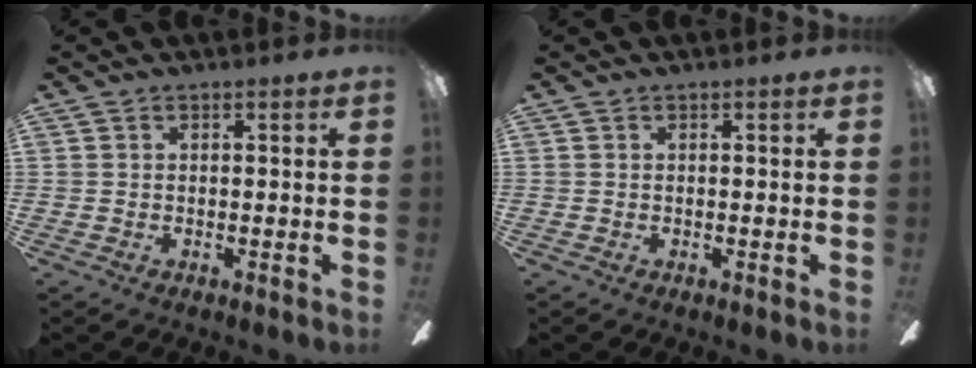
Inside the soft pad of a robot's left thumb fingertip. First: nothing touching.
{"total": 0.0}